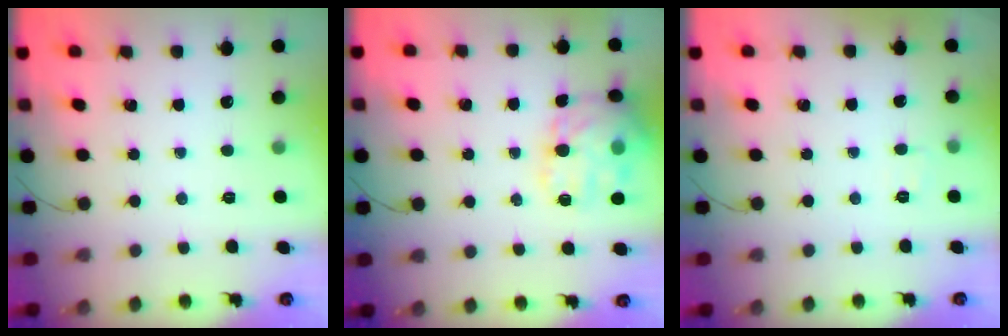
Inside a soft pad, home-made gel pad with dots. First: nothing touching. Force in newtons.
{"total": 18.4, "press": 18.3, "slide": 1.6}
{"total": 2.0, "press": 1.7, "slide": 1.1}